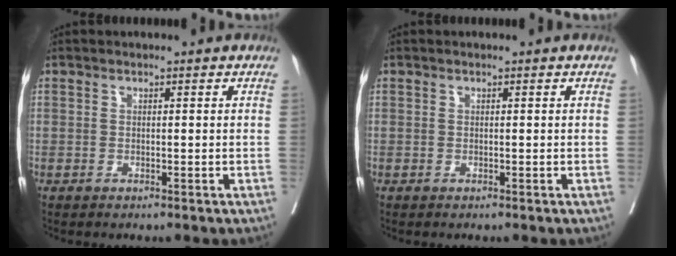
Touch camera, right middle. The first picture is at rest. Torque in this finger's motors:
{"motor_torque": [0.09, -0.16, 0.03, 0.01]}